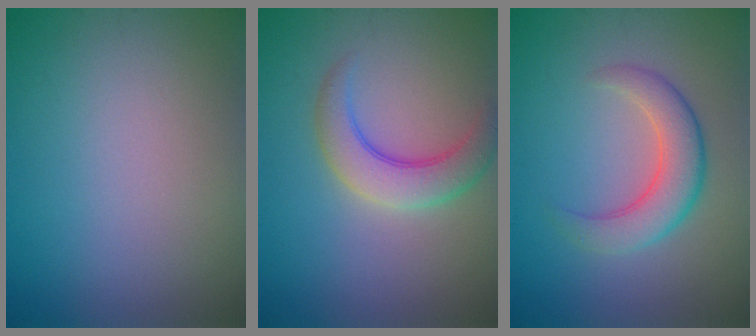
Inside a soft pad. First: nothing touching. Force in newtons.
{"total": 4.3, "press": 4.3, "slide": 0.3}
{"total": 4.4, "press": 4.3, "slide": 0.5}